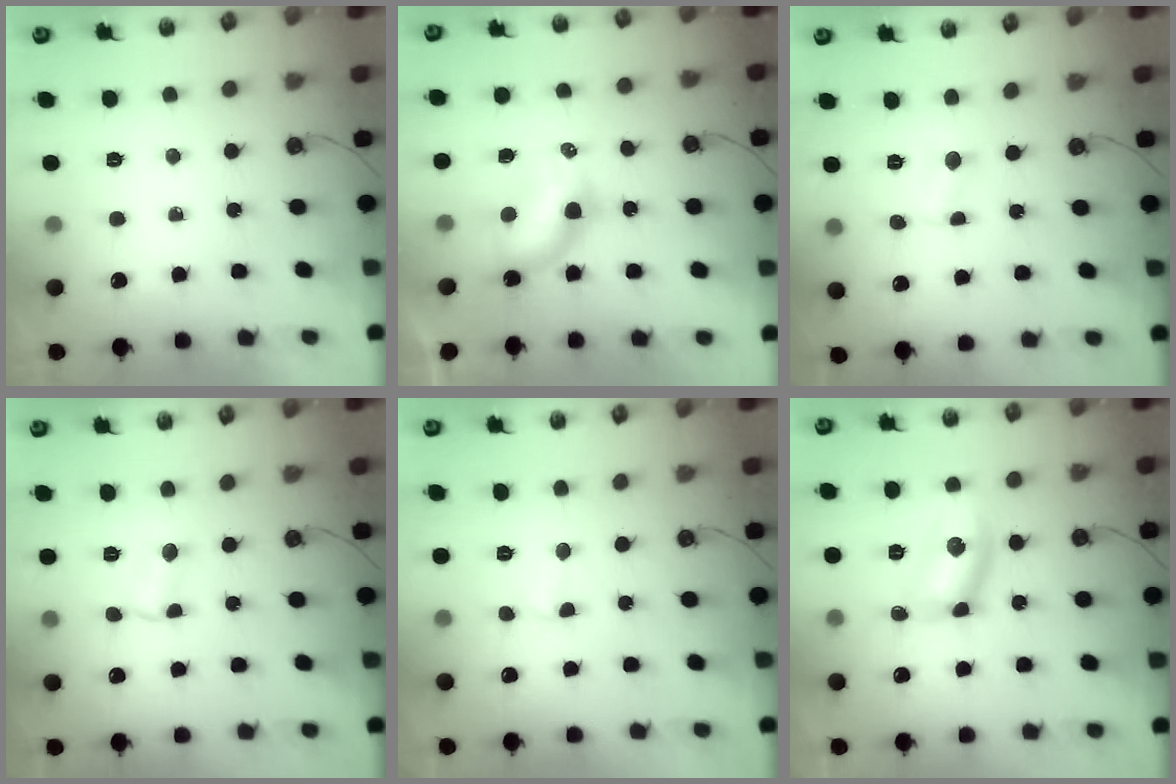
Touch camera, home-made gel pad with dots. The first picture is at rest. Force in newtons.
{"total": 6.4, "press": 6.4, "slide": 0.2}
{"total": 1.6, "press": 1.5, "slide": 0.4}
{"total": 2.5, "press": 2.5, "slide": 0.4}
{"total": 1.8, "press": 1.7, "slide": 0.5}
{"total": 8.0, "press": 8.0, "slide": 0.8}